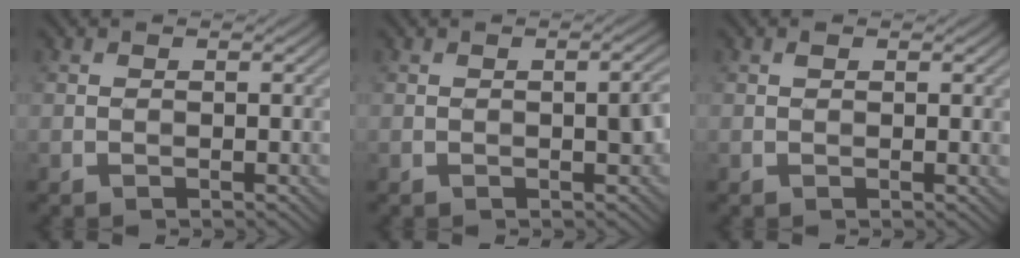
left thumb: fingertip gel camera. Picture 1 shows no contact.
{"total": 2.8, "force": [-0.3, 0.8, 2.6], "torque": [-0.034, 0.006, -0.005]}
{"total": 1.0, "force": [0.4, 0.4, 0.8], "torque": [-0.015, -0.003, 0.008]}